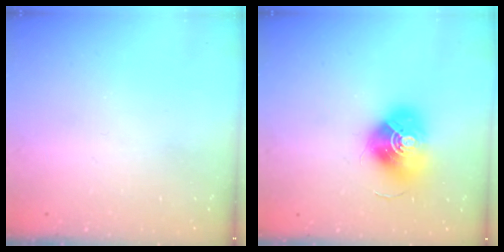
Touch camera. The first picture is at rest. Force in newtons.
{"total": 16.2, "press": 16.2, "slide": 0.5}